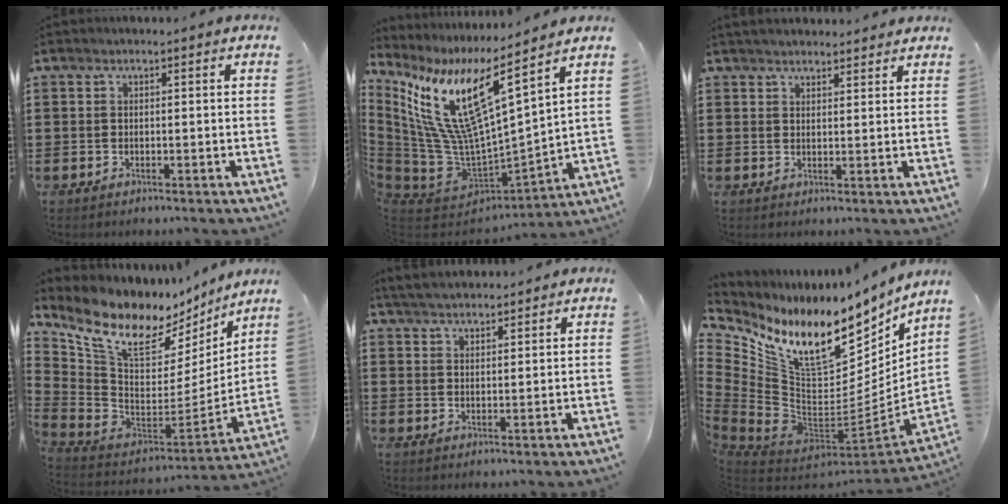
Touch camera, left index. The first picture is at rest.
{"total": 14.5, "force": [7.7, 3.6, 11.7], "torque": [-0.275, -0.066, 0.123]}
{"total": 2.4, "force": [2.3, 0.5, 0.2], "torque": [-0.009, 0.000, 0.045]}
{"total": 12.4, "force": [7.7, 6.2, 7.5], "torque": [-0.166, -0.050, 0.135]}
{"total": 3.5, "force": [3.4, 0.7, 0.7], "torque": [-0.024, -0.002, 0.065]}
{"total": 14.1, "force": [9.0, 6.2, 8.9], "torque": [-0.187, -0.071, 0.155]}